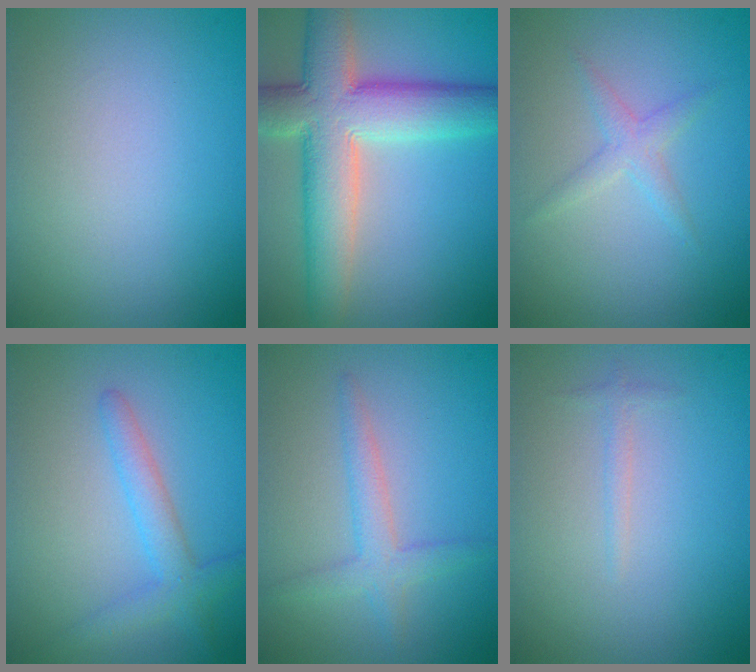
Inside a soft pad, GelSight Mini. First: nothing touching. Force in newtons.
{"total": 9.3, "press": 9.3, "slide": 0.7}
{"total": 1.6, "press": 1.6, "slide": 0.1}
{"total": 2.8, "press": 2.8, "slide": 0.3}
{"total": 2.5, "press": 2.5, "slide": 0.1}
{"total": 0.7, "press": 0.7, "slide": 0.0}